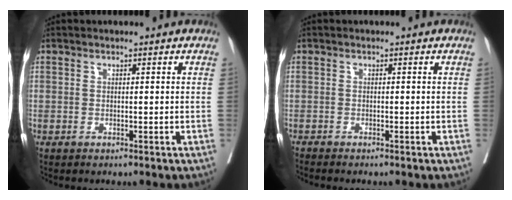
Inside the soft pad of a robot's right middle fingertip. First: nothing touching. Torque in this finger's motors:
{"motor_torque": [0.48, -0.59, 0.04, 0.00]}